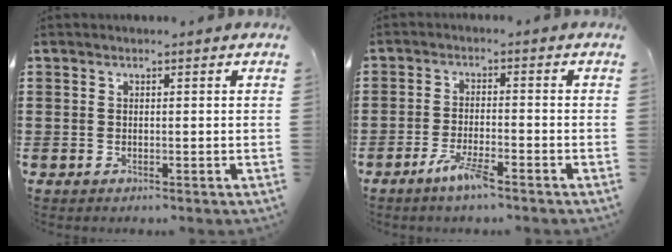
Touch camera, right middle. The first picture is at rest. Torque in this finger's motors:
{"motor_torque": [0.87, -0.78, 0.39, 0.10]}